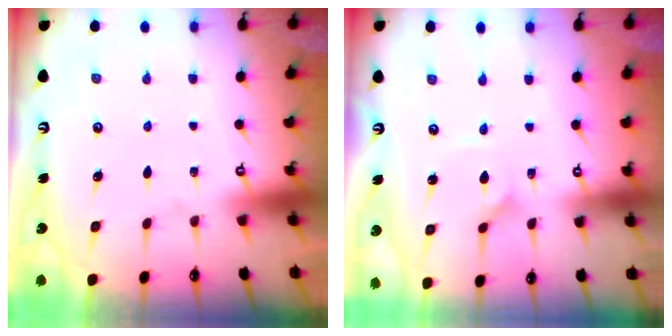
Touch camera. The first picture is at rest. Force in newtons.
{"total": 1.2, "press": 1.2, "slide": 0.1}